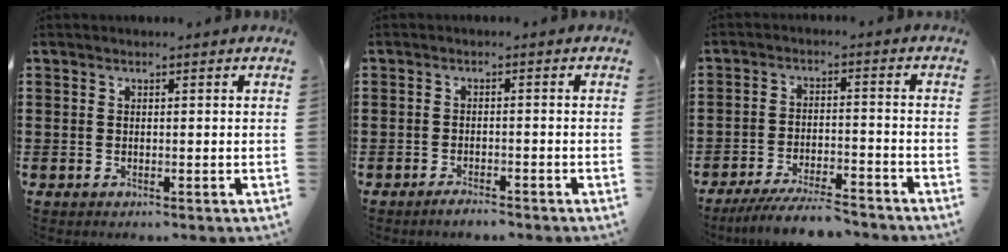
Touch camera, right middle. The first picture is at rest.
{"total": 1.8, "force": [-1.7, 0.1, 0.7], "torque": [-0.015, -0.003, -0.029]}
{"total": 6.2, "force": [-5.8, 0.3, 2.3], "torque": [-0.046, -0.007, -0.110]}